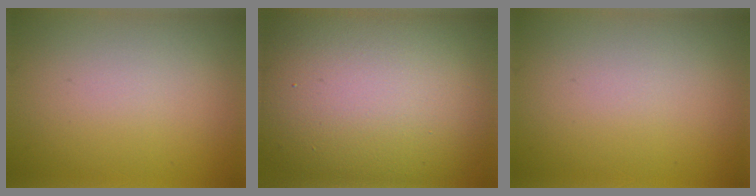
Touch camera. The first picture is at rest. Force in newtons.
{"total": 17.8, "press": 17.7, "slide": 1.1}
{"total": 0.0}